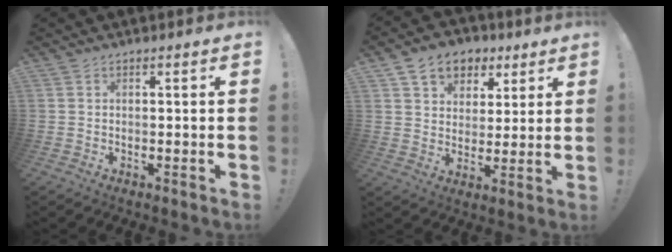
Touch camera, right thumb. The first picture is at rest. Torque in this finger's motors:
{"motor_torque": [0.05, 0.06, 0.35, 0.34, 0.00]}